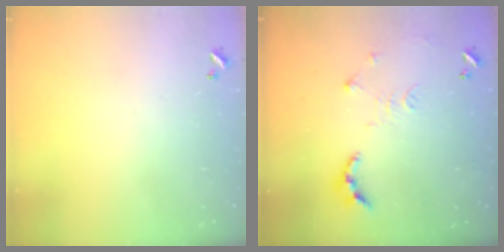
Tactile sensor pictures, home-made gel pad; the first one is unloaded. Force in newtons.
{"total": 10.3, "press": 10.2, "slide": 1.0}